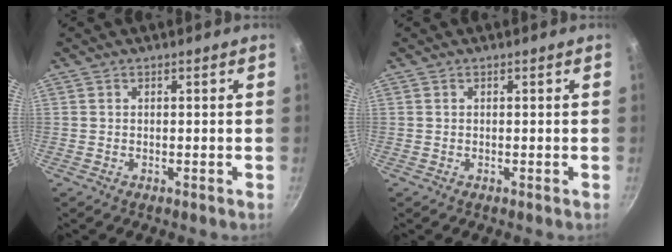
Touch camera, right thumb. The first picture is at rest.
{"total": 0.0}